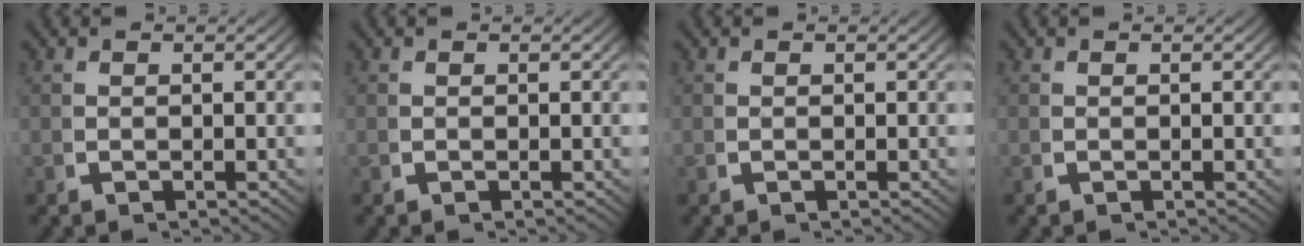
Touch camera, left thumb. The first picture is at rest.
{"total": 0.0}
{"total": 0.0}
{"total": 0.0}